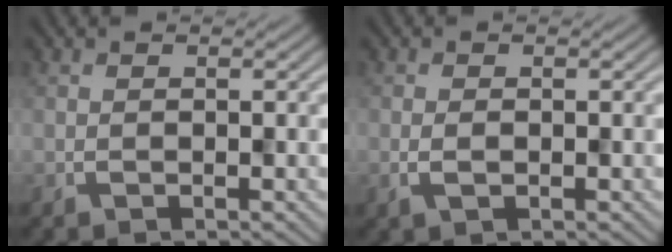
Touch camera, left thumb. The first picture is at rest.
{"total": 1.4, "force": [-0.5, 0.9, 1.0], "torque": [-0.022, -0.005, -0.008]}